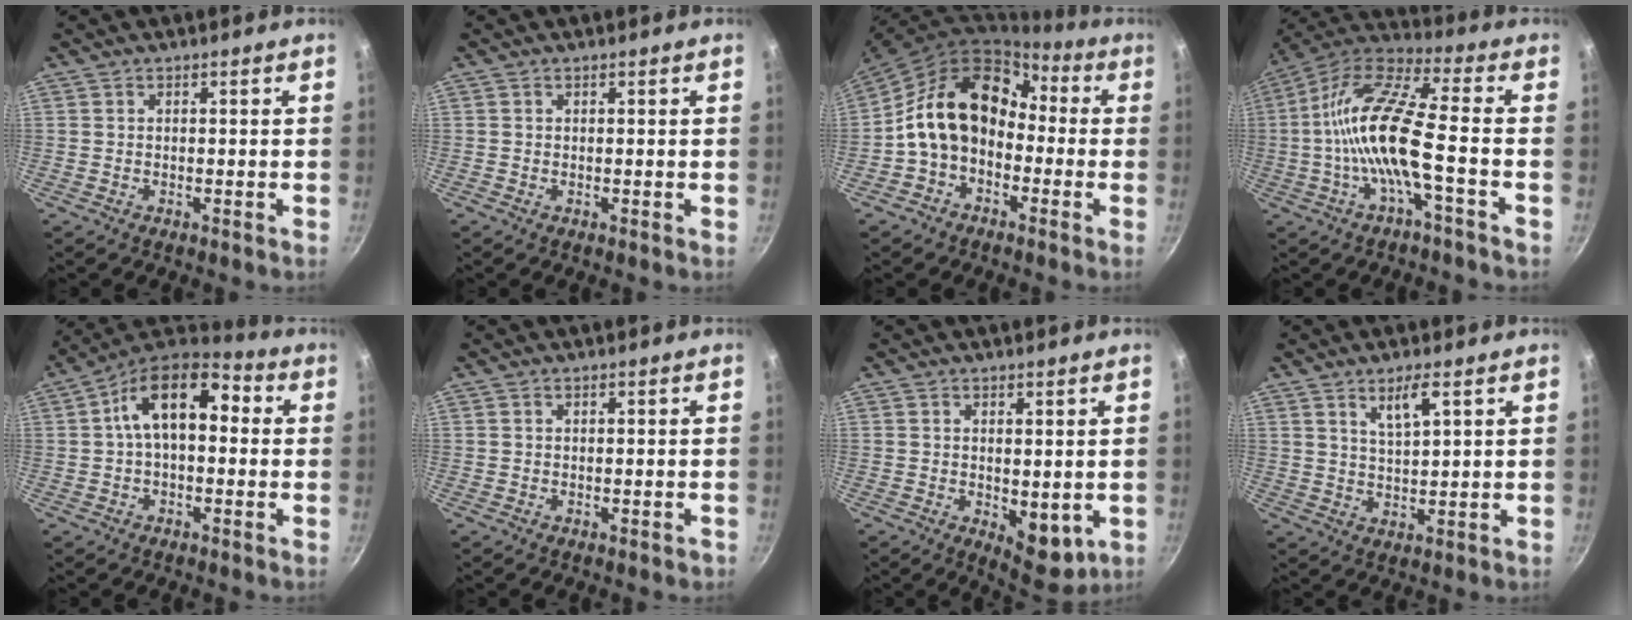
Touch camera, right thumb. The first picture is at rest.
{"total": 0.0}
{"total": 15.7, "force": [-1.4, 11.8, 10.2], "torque": [-0.149, 0.066, -0.039]}
{"total": 16.0, "force": [-2.9, 4.0, 15.2], "torque": [-0.294, 0.038, -0.073]}
{"total": 14.6, "force": [2.1, 8.6, 11.6], "torque": [-0.167, 0.036, 0.013]}
{"total": 0.7, "force": [-0.1, 0.5, 0.6], "torque": [-0.002, 0.003, 0.000]}
{"total": 6.8, "force": [-0.1, 3.6, 5.7], "torque": [-0.061, -0.017, 0.008]}
{"total": 5.3, "force": [2.9, 1.4, 4.2], "torque": [-0.078, -0.014, 0.058]}